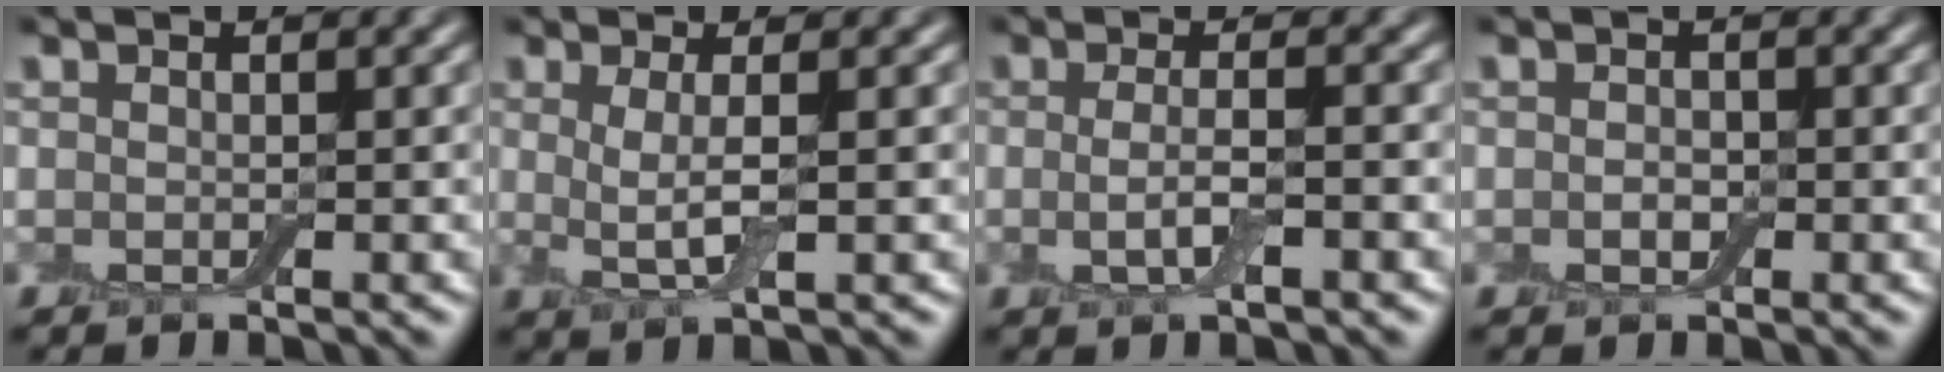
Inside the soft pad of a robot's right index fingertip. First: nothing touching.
{"total": 2.9, "force": [0.4, 0.7, 2.7], "torque": [-0.058, -0.007, 0.006]}
{"total": 2.8, "force": [-0.4, 0.7, 2.6], "torque": [-0.056, -0.010, -0.010]}
{"total": 1.1, "force": [-0.2, 0.8, 0.7], "torque": [-0.013, -0.002, -0.007]}